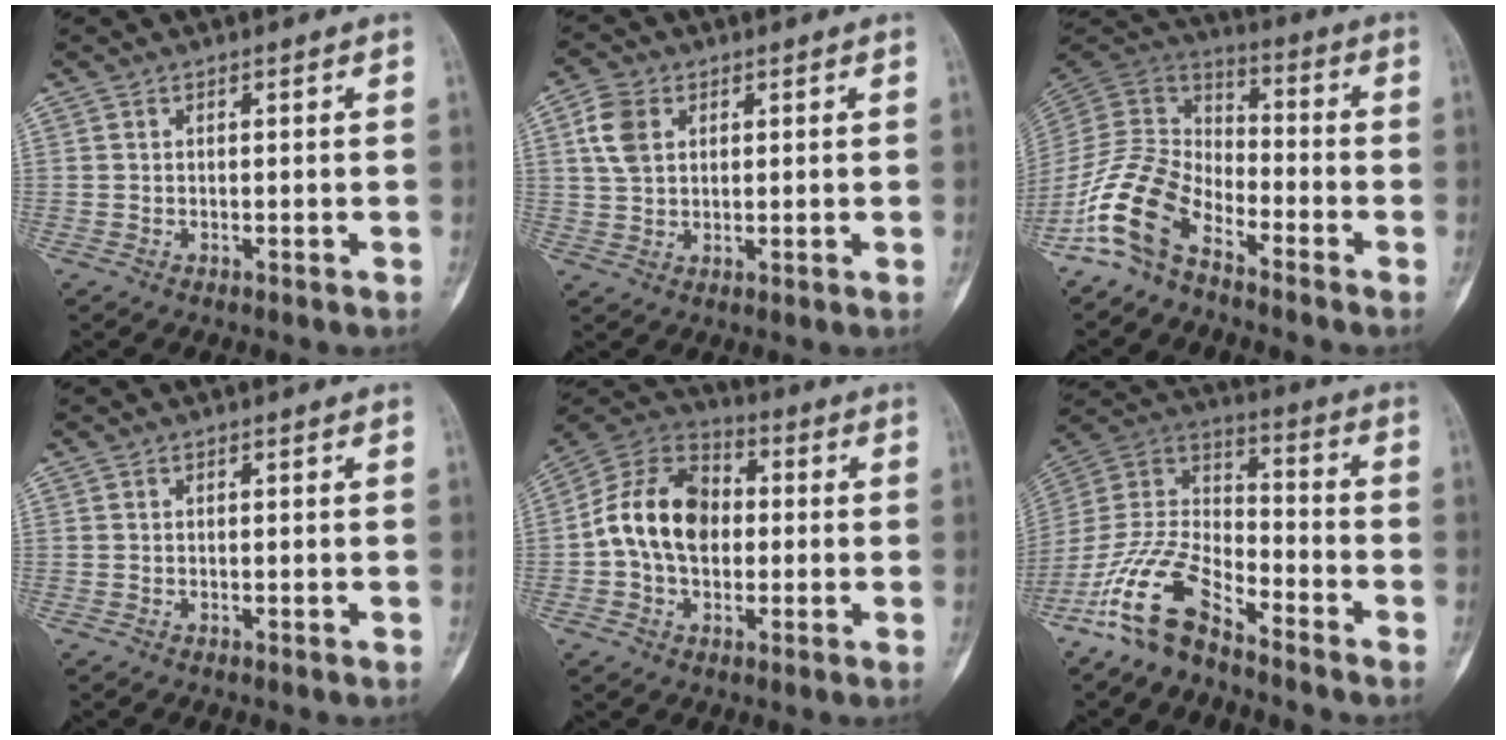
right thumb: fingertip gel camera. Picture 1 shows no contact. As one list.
[{"total": 6.2, "force": [2.0, 4.3, 3.9], "torque": [-0.071, 0.003, 0.038]}, {"total": 12.5, "force": [-8.3, 6.6, 6.7], "torque": [-0.127, 0.074, -0.180]}, {"total": 0.0}, {"total": 14.2, "force": [-0.1, 9.6, 10.4], "torque": [-0.176, 0.033, -0.013]}, {"total": 14.2, "force": [-10.2, 5.4, 8.2], "torque": [-0.156, 0.075, -0.208]}]